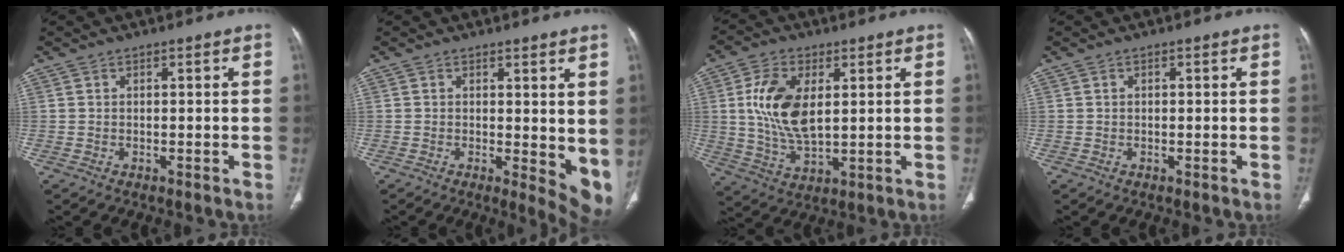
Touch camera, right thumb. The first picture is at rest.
{"total": 7.8, "force": [0.7, 3.1, 7.1], "torque": [-0.079, -0.019, 0.013]}
{"total": 11.9, "force": [2.4, 6.3, 9.8], "torque": [-0.191, -0.012, 0.051]}
{"total": 0.0}